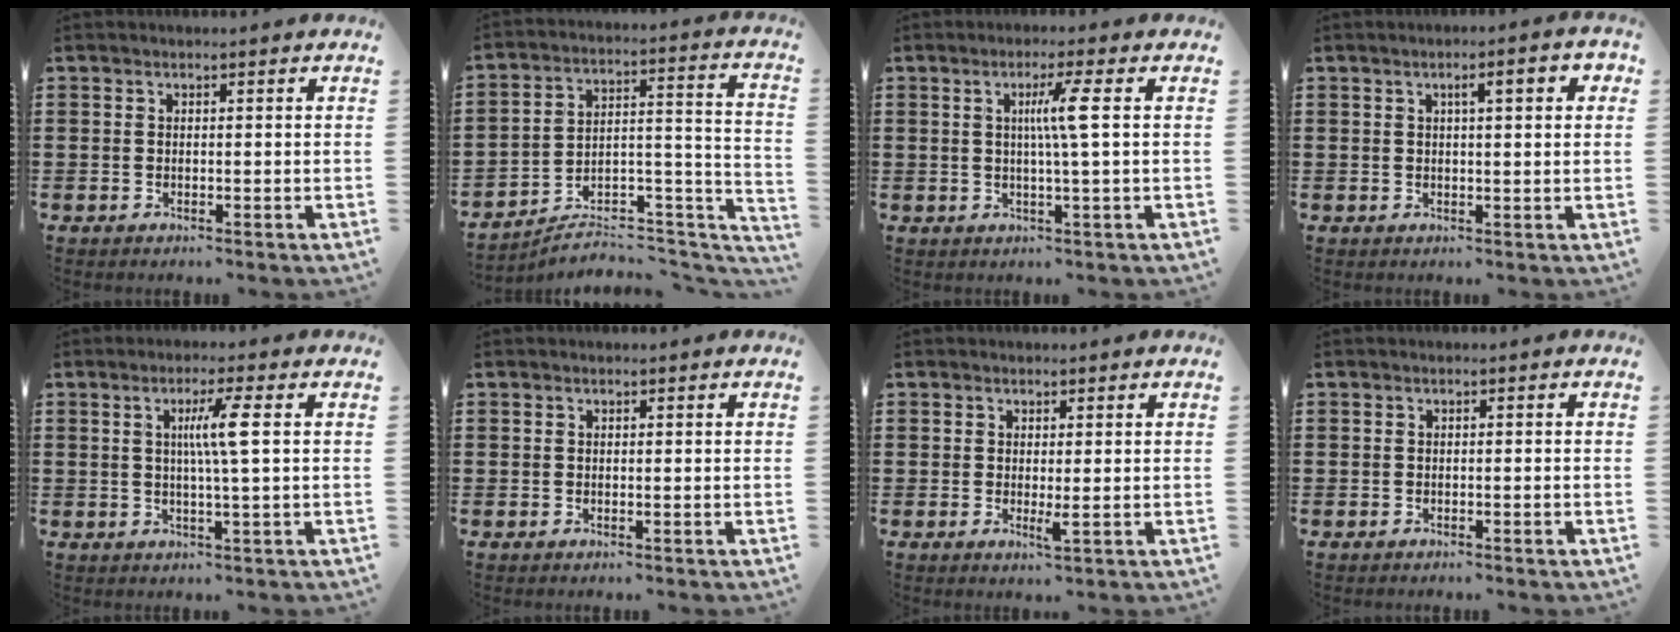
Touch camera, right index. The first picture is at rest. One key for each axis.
{"total": 5.1, "fx": -4.6, "fy": 1.2, "fz": 1.7, "tx": -0.026, "ty": -0.009, "tz": -0.092}
{"total": 4.8, "fx": 0.7, "fy": -0.7, "fz": 4.7, "tx": -0.090, "ty": -0.005, "tz": 0.004}
{"total": 3.3, "fx": 0.9, "fy": 0.6, "fz": 3.1, "tx": -0.054, "ty": 0.002, "tz": 0.009}
{"total": 5.2, "fx": 0.9, "fy": -0.4, "fz": 5.1, "tx": -0.099, "ty": -0.003, "tz": 0.008}
{"total": 0.0}
{"total": 1.7, "fx": 0.0, "fy": 0.5, "fz": 1.6, "tx": -0.029, "ty": -0.002, "tz": 0.001}
{"total": 0.7, "fx": -0.6, "fy": -0.1, "fz": 0.3, "tx": -0.006, "ty": -0.005, "tz": -0.012}